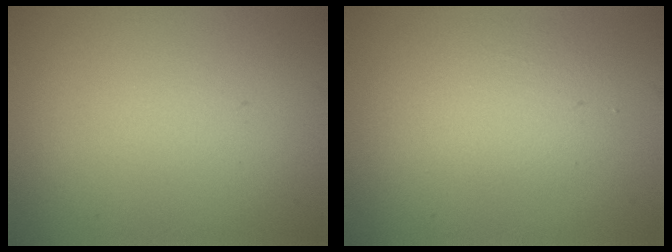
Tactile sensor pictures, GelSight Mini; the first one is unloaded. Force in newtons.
{"total": 2.4, "press": 2.4, "slide": 0.0}